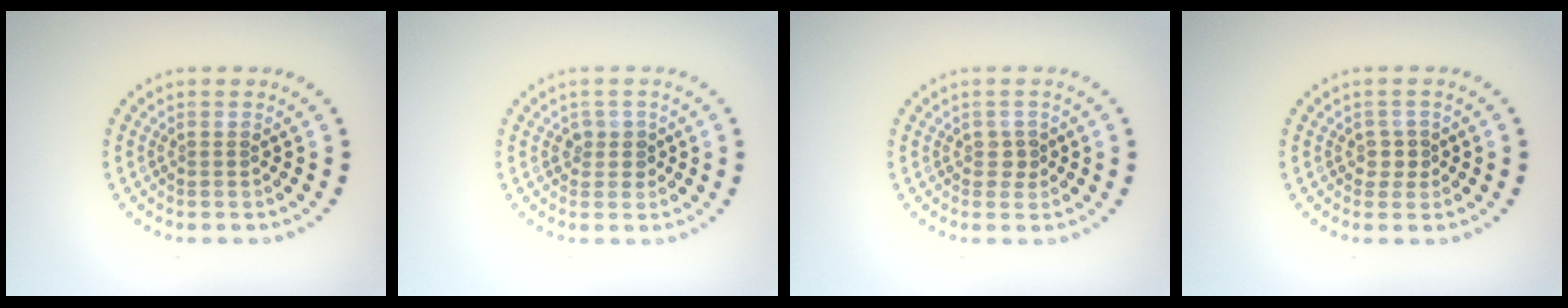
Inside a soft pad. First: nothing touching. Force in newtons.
{"total": 1.5, "press": 1.2, "slide": 0.8}
{"total": 1.0, "press": 0.9, "slide": 0.5}
{"total": 1.4, "press": 1.1, "slide": 0.8}